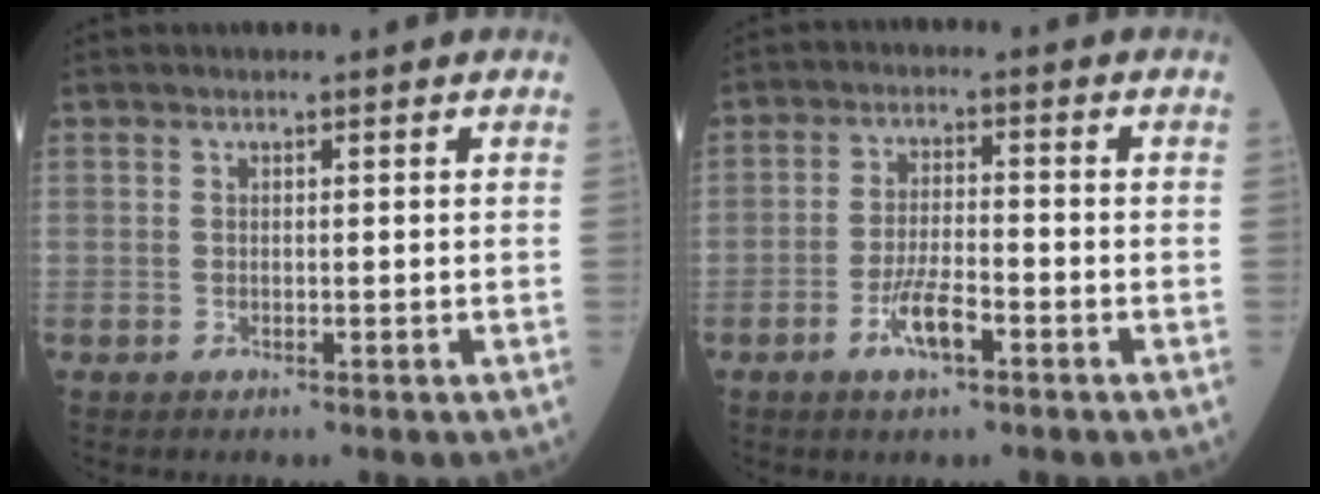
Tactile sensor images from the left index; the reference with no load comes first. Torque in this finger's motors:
{"motor_torque": [0.64, 0.35, 0.14, 0.04]}